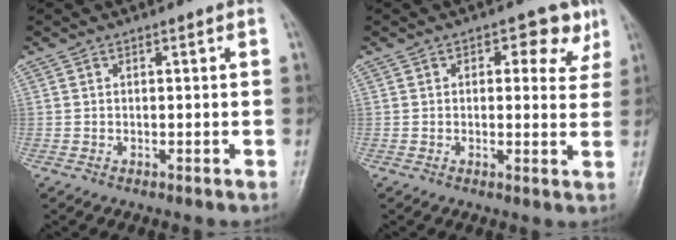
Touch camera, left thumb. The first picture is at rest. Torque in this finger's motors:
{"motor_torque": [-0.01, 0.37, -0.07, -0.09, 0.07]}